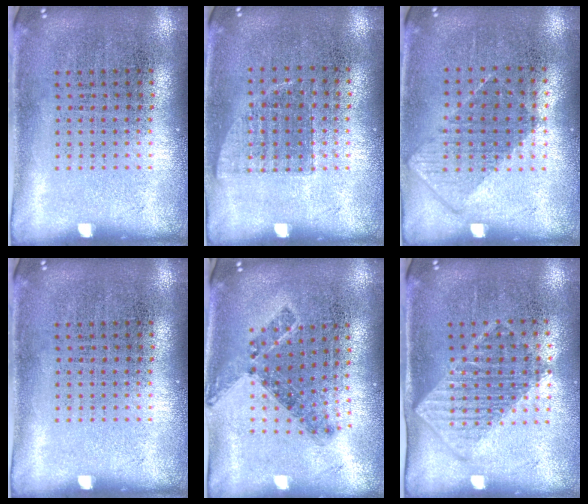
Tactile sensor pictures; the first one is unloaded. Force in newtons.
{"total": 0.8, "press": 0.7, "slide": 0.3}
{"total": 0.8, "press": 0.7, "slide": 0.4}
{"total": 0.0}
{"total": 0.8, "press": 0.7, "slide": 0.3}
{"total": 1.3, "press": 1.1, "slide": 0.6}